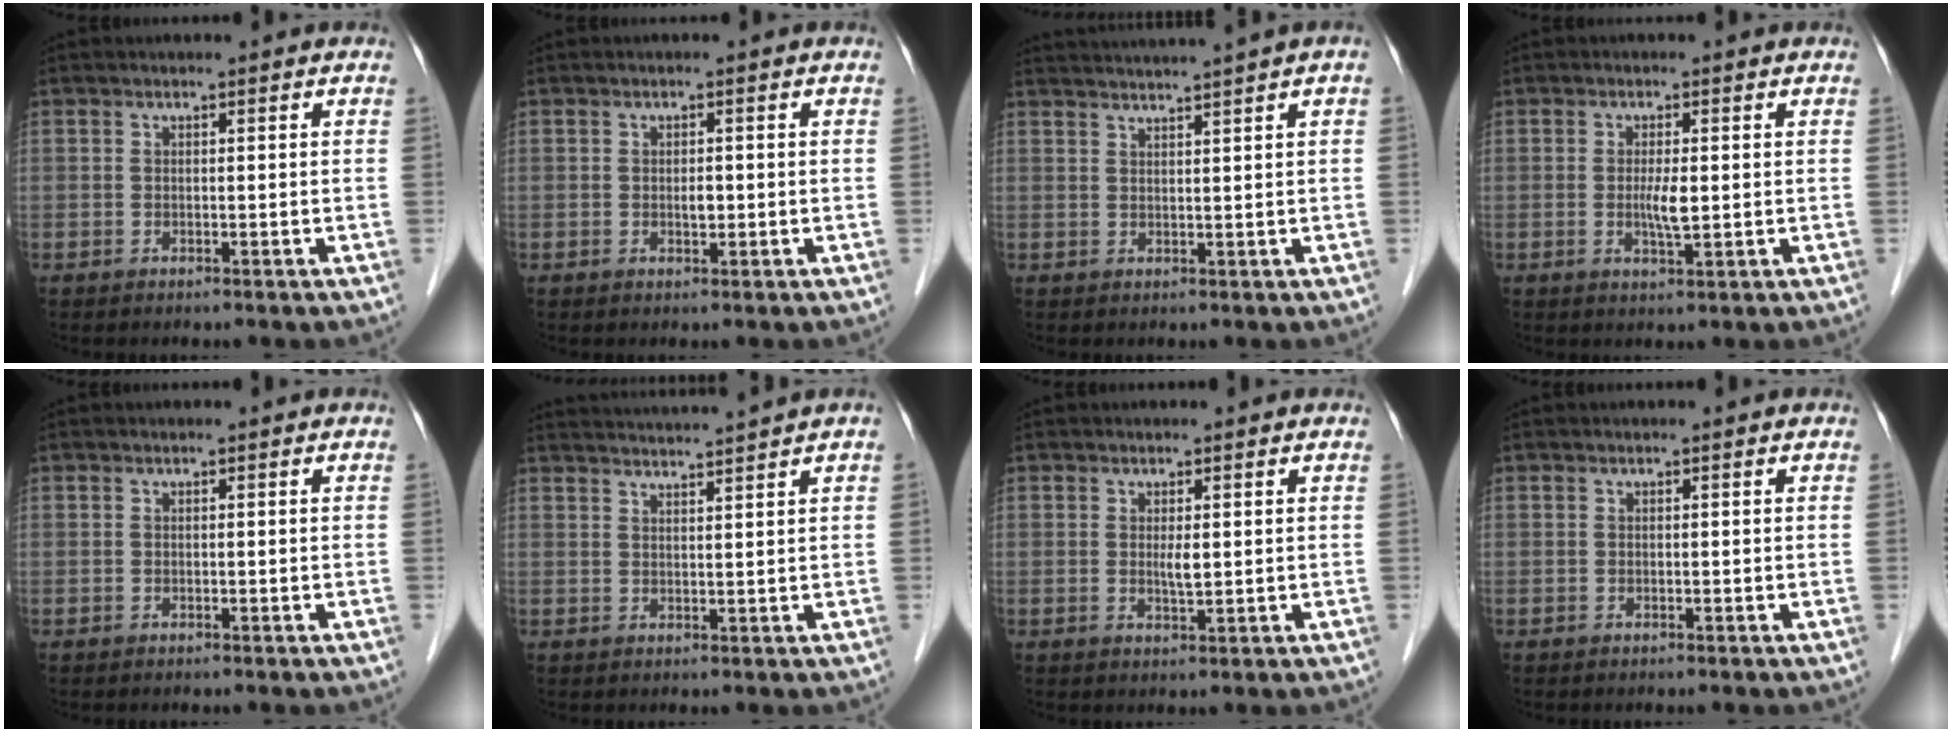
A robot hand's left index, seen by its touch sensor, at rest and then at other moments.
{"total": 1.2, "force": [-0.1, 0.6, 1.0], "torque": [-0.018, 0.000, 0.001]}
{"total": 6.4, "force": [5.6, -1.8, 2.4], "torque": [-0.033, 0.015, 0.083]}
{"total": 3.0, "force": [0.0, 0.4, 3.0], "torque": [-0.059, -0.004, 0.002]}
{"total": 0.0}
{"total": 7.0, "force": [6.5, -1.9, 1.8], "torque": [-0.027, 0.008, 0.098]}
{"total": 1.7, "force": [0.4, 0.3, 1.6], "torque": [-0.034, -0.004, 0.009]}
{"total": 0.0}